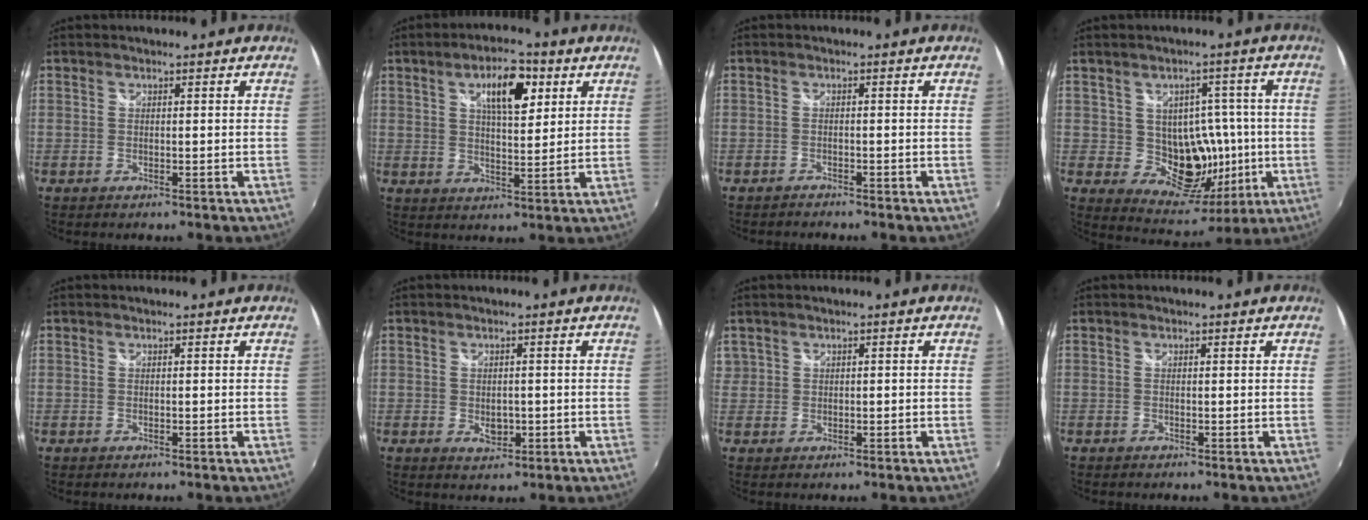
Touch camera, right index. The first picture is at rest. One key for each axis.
{"total": 9.4, "fx": 4.1, "fy": 3.5, "fz": 7.7, "tx": -0.122, "ty": 0.017, "tz": 0.065}
{"total": 1.7, "fx": -1.7, "fy": 0.3, "fz": 0.0, "tx": -0.009, "ty": -0.008, "tz": -0.030}
{"total": 11.1, "fx": -0.8, "fy": 9.8, "fz": 5.3, "tx": -0.085, "ty": 0.004, "tz": 0.002}
{"total": 0.0}
{"total": 3.3, "fx": -0.7, "fy": 2.4, "fz": 2.1, "tx": -0.035, "ty": -0.005, "tz": -0.009}
{"total": 2.2, "fx": 0.5, "fy": 2.0, "fz": 0.6, "tx": -0.009, "ty": 0.007, "tz": 0.014}
{"total": 0.0}